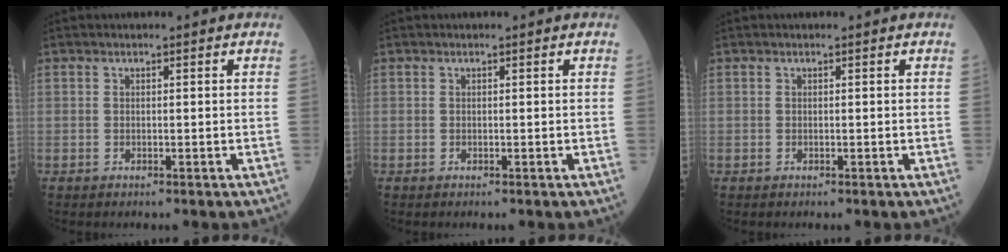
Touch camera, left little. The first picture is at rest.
{"total": 0.0}
{"total": 0.0}